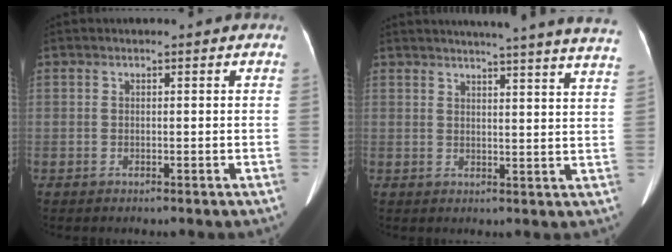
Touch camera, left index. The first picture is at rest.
{"total": 22.7, "force": [20.8, -0.5, 9.1], "torque": [-0.126, -0.057, 0.235]}